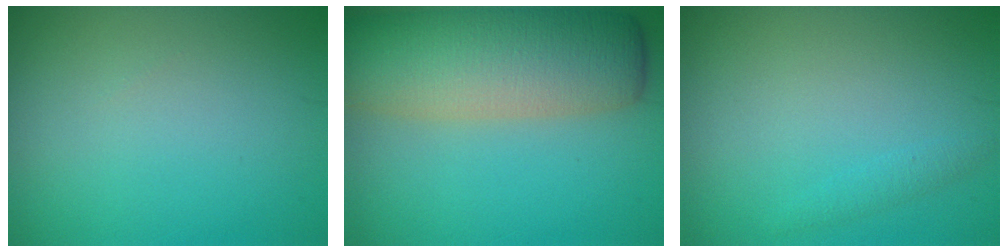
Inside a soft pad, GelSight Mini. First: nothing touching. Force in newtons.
{"total": 10.6, "press": 10.5, "slide": 0.5}
{"total": 0.8, "press": 0.8, "slide": 0.2}